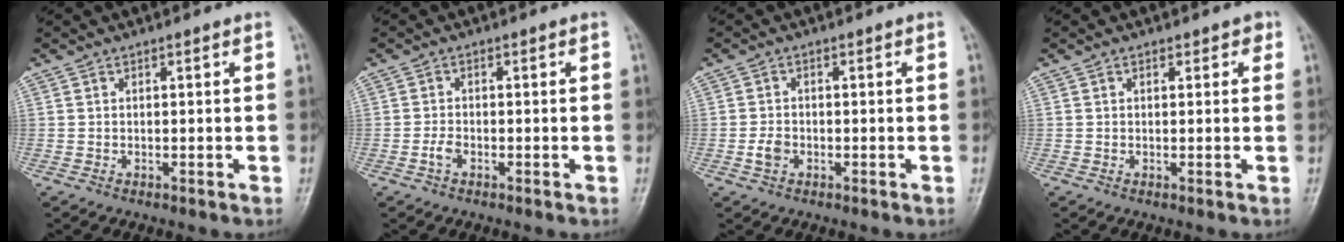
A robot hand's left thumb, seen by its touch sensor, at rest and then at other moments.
{"total": 1.9, "force": [-0.9, 1.1, 1.3], "torque": [-0.028, 0.006, -0.021]}
{"total": 2.6, "force": [-0.9, 1.9, 1.5], "torque": [-0.027, 0.006, -0.019]}
{"total": 1.6, "force": [0.7, 1.2, 0.8], "torque": [0.005, 0.000, 0.004]}